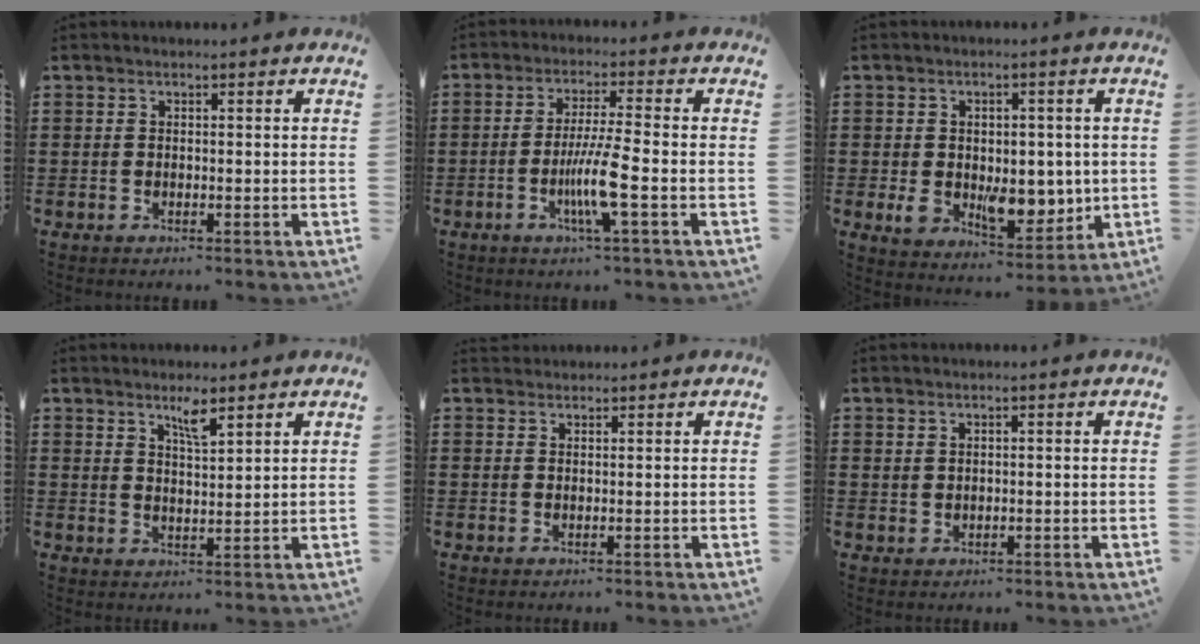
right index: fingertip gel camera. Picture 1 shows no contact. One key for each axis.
{"total": 7.2, "fx": -2.2, "fy": 0.2, "fz": 6.8, "tx": -0.134, "ty": -0.016, "tz": -0.045}
{"total": 8.8, "fx": -0.9, "fy": 6.0, "fz": 6.3, "tx": -0.105, "ty": 0.003, "tz": -0.012}
{"total": 3.5, "fx": 2.6, "fy": 0.6, "fz": 2.3, "tx": -0.043, "ty": 0.000, "tz": 0.044}
{"total": 1.1, "fx": 1.0, "fy": 0.4, "fz": -0.2, "tx": 0.005, "ty": 0.003, "tz": 0.019}
{"total": 1.0, "fx": 0.8, "fy": 0.5, "fz": 0.3, "tx": -0.007, "ty": 0.003, "tz": 0.015}